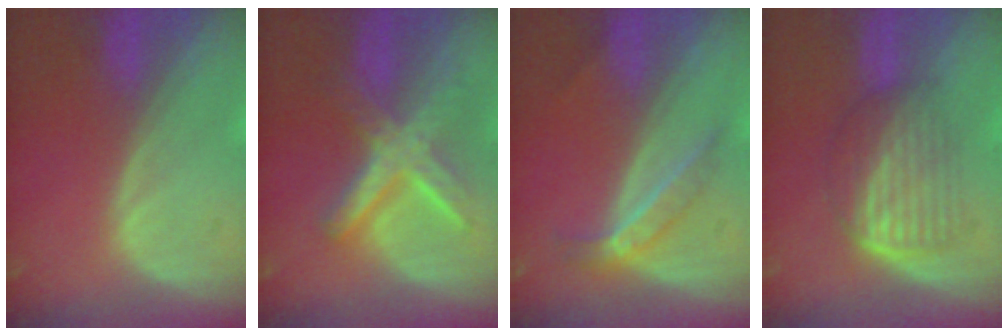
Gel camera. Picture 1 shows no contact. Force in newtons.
{"total": 7.3, "press": 7.3, "slide": 0.5}
{"total": 4.4, "press": 3.9, "slide": 2.0}
{"total": 6.9, "press": 6.0, "slide": 3.5}